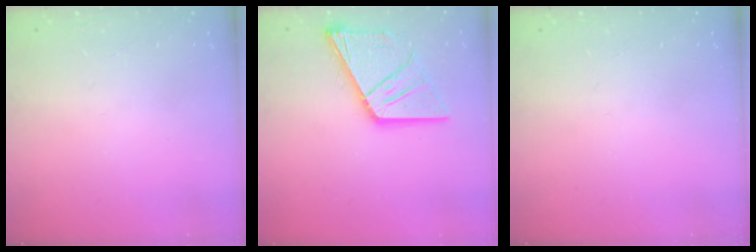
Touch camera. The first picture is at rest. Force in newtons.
{"total": 15.4, "press": 15.3, "slide": 1.7}
{"total": 0.0}